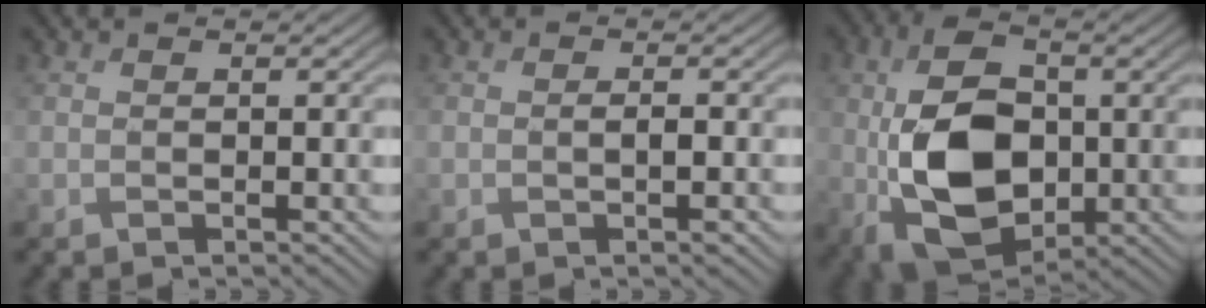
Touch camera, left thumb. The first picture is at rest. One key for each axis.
{"total": 1.7, "fx": -0.4, "fy": 0.6, "fz": 1.5, "tx": -0.028, "ty": -0.001, "tz": -0.005}
{"total": 13.8, "fx": -0.7, "fy": 8.6, "fz": 10.8, "tx": -0.235, "ty": 0.001, "tz": -0.019}